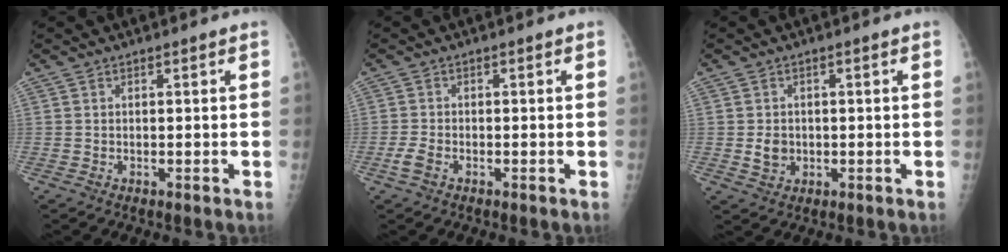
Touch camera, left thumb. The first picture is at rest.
{"total": 2.4, "force": [-1.3, 1.3, 1.6], "torque": [-0.043, 0.004, -0.026]}
{"total": 3.2, "force": [-0.3, 2.7, 1.7], "torque": [-0.018, 0.001, 0.001]}